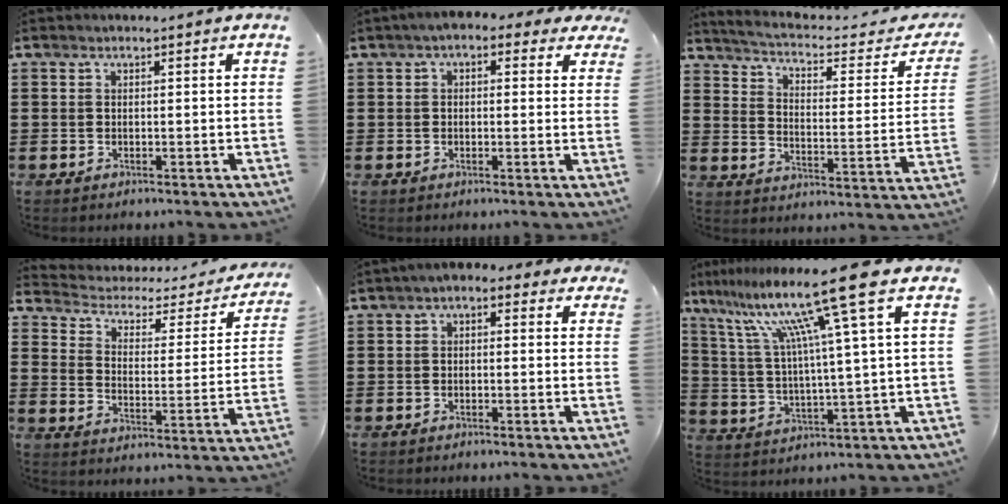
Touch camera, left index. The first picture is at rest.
{"total": 2.6, "force": [1.0, 1.4, 1.9], "torque": [-0.042, 0.008, 0.015]}
{"total": 3.2, "force": [2.7, 0.2, 1.7], "torque": [-0.054, -0.028, 0.036]}
{"total": 2.4, "force": [1.8, 1.3, 1.0], "torque": [-0.037, -0.018, 0.020]}
{"total": 1.9, "force": [-1.3, 0.9, 1.0], "torque": [-0.028, 0.006, -0.033]}
{"total": 15.8, "force": [8.7, -0.5, 13.2], "torque": [-0.275, -0.034, 0.126]}